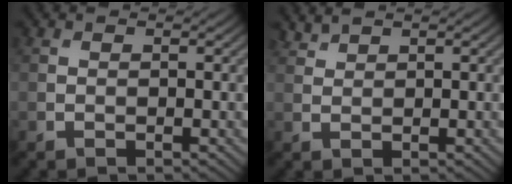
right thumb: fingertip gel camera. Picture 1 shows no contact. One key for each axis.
{"total": 1.5, "fx": 1.4, "fy": 0.2, "fz": 0.3, "tx": -0.011, "ty": 0.002, "tz": 0.034}